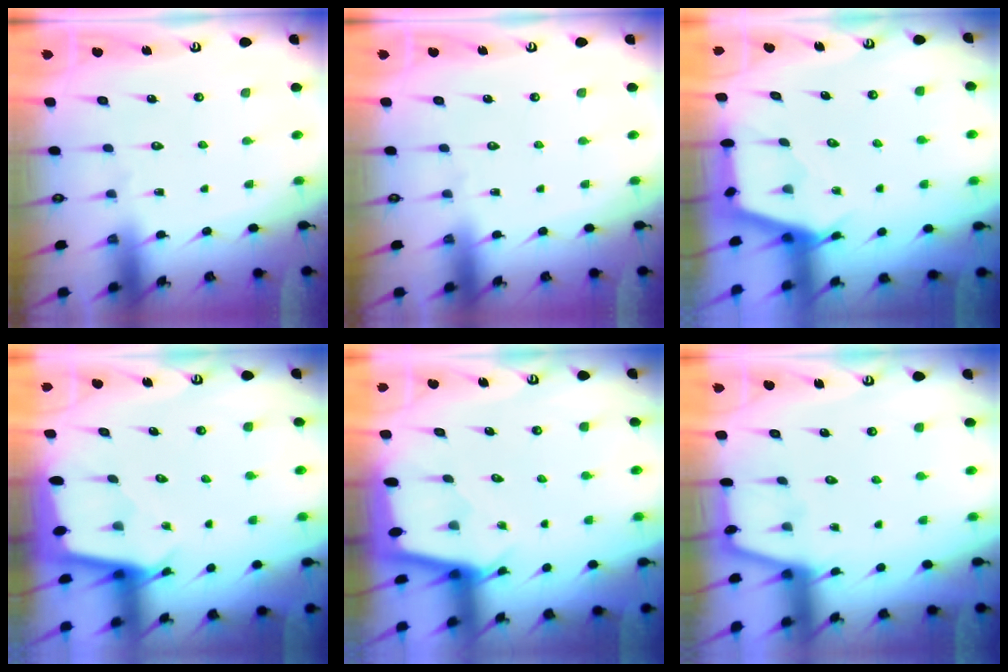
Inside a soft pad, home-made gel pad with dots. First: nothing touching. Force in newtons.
{"total": 0.0}
{"total": 3.0, "press": 3.0, "slide": 0.4}
{"total": 2.3, "press": 2.3, "slide": 0.1}
{"total": 2.3, "press": 2.3, "slide": 0.1}
{"total": 1.2, "press": 1.2, "slide": 0.3}